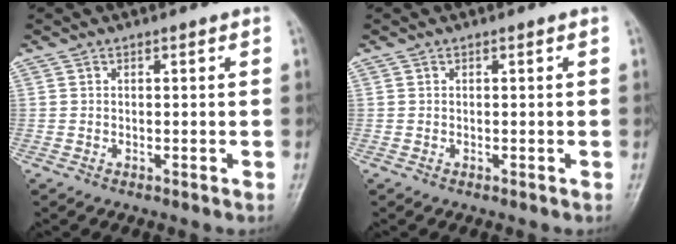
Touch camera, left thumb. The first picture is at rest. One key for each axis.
{"total": 0.0}